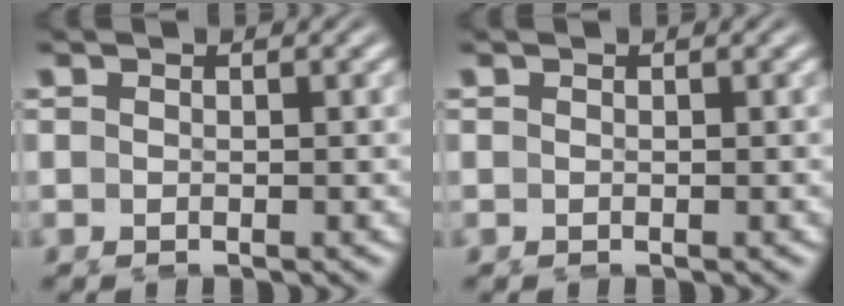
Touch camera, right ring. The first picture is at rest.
{"total": 0.0}